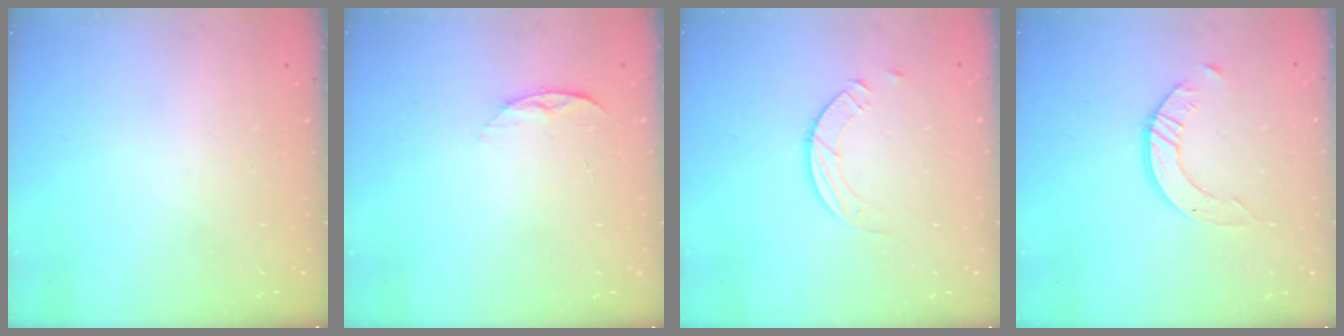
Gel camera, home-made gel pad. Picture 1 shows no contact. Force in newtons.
{"total": 5.2, "press": 5.2, "slide": 0.6}
{"total": 6.0, "press": 6.0, "slide": 0.6}
{"total": 4.2, "press": 4.2, "slide": 0.4}